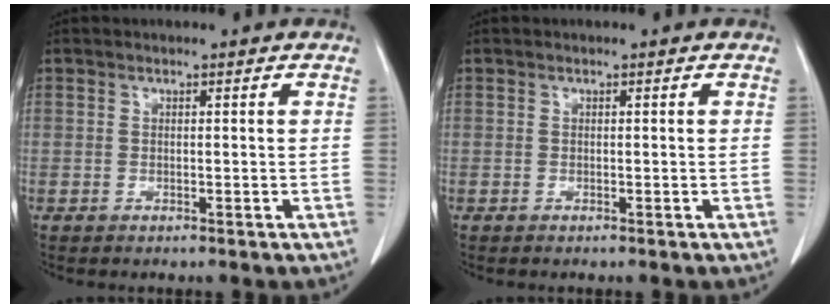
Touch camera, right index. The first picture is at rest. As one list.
[{"total": 0.0}]